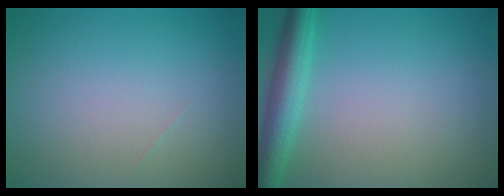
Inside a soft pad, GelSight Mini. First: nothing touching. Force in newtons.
{"total": 3.9, "press": 3.9, "slide": 0.1}